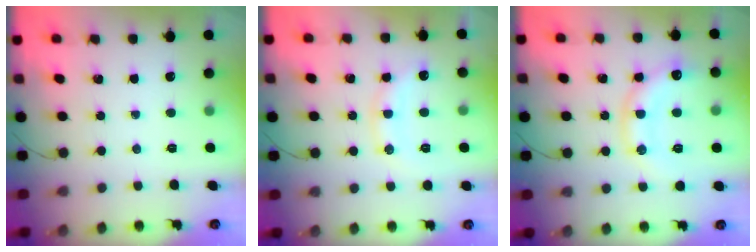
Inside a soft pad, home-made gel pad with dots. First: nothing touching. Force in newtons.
{"total": 12.2, "press": 12.2, "slide": 0.4}
{"total": 15.9, "press": 15.9, "slide": 1.2}